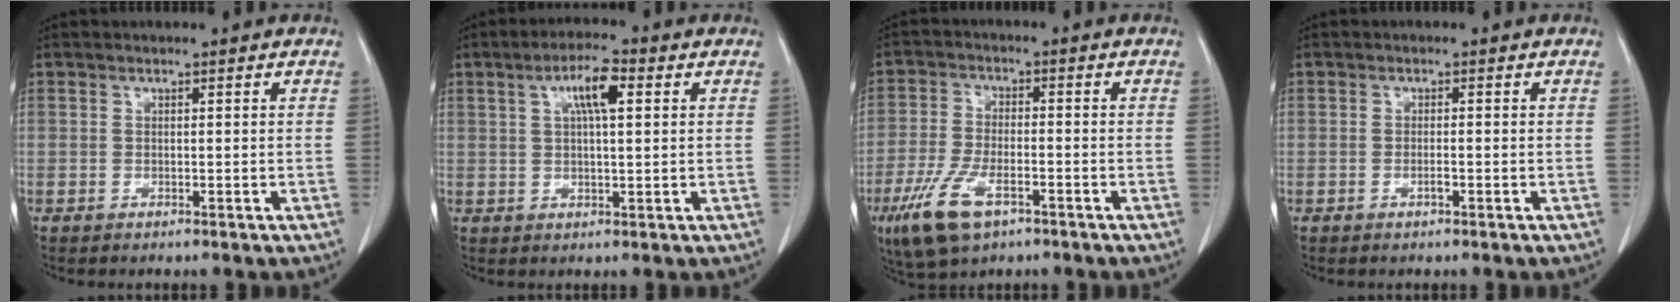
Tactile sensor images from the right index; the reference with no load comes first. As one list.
[{"total": 6.6, "force": [2.3, 1.6, 6.0], "torque": [-0.110, 0.012, 0.041]}, {"total": 10.3, "force": [-5.4, 4.2, 7.6], "torque": [-0.167, -0.012, -0.094]}, {"total": 1.5, "force": [-0.6, 0.5, 1.3], "torque": [-0.027, 0.001, -0.010]}]